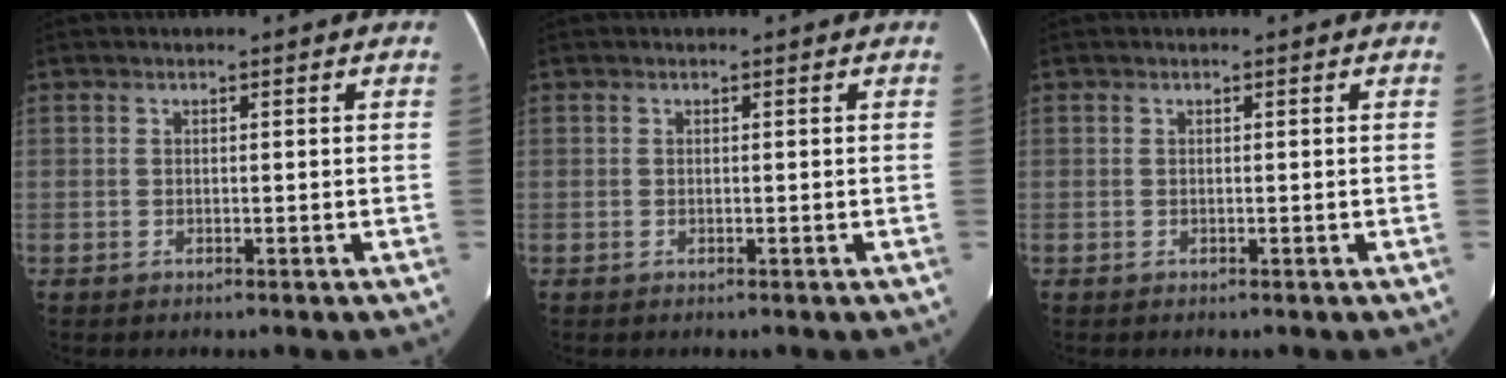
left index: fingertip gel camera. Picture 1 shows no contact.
{"total": 0.0}
{"total": 0.0}